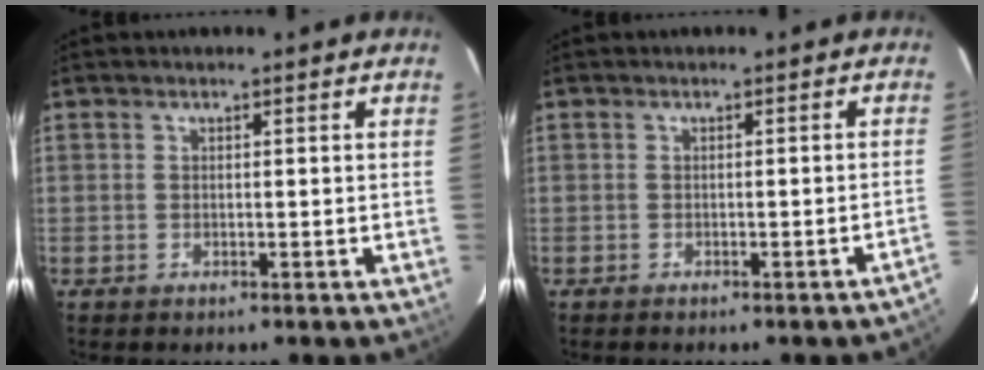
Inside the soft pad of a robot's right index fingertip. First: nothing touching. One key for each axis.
{"total": 1.7, "fx": -1.3, "fy": -0.5, "fz": 1.0, "tx": -0.016, "ty": 0.002, "tz": -0.012}